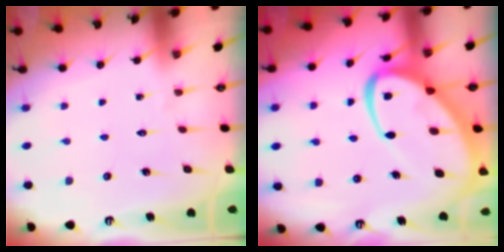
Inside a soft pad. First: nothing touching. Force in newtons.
{"total": 15.4, "press": 15.4, "slide": 1.3}